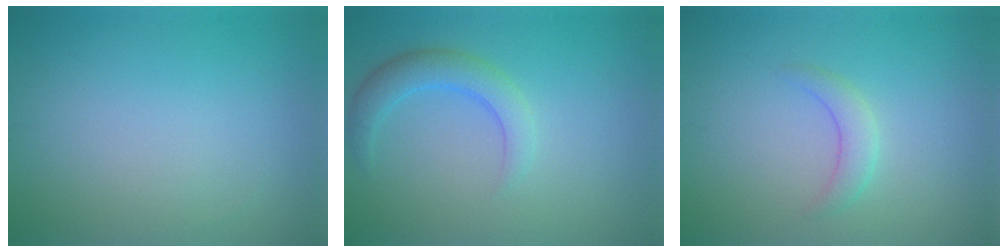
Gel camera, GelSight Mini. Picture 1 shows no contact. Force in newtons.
{"total": 3.0, "press": 3.0, "slide": 0.2}
{"total": 1.7, "press": 1.7, "slide": 0.0}